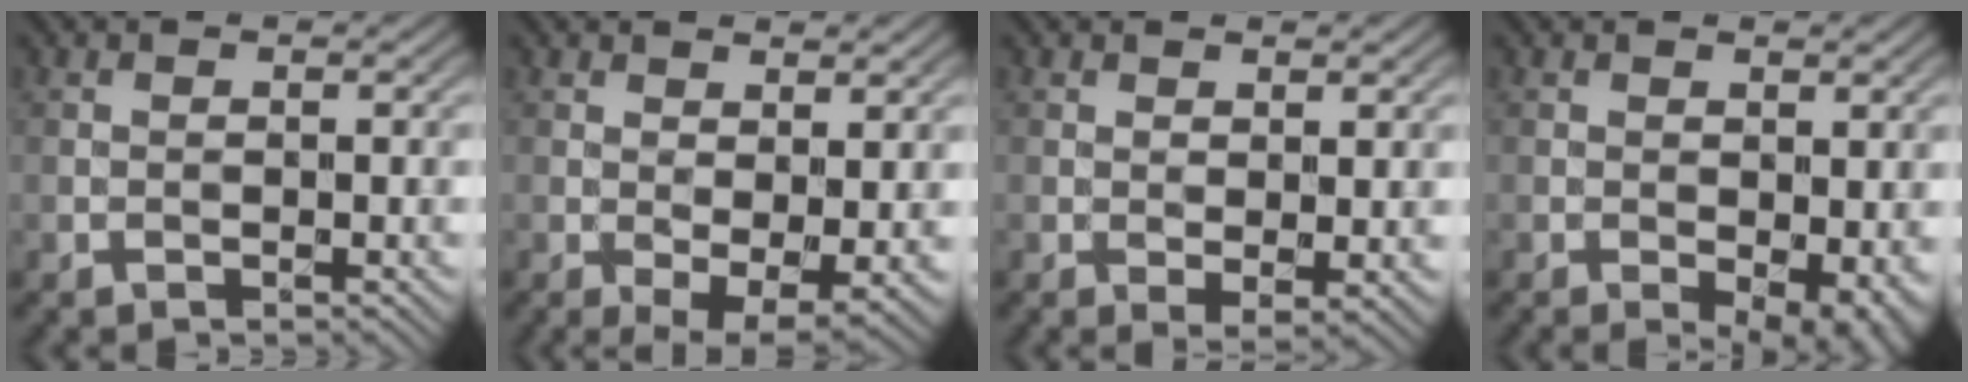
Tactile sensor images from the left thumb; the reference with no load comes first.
{"total": 5.1, "force": [0.7, 2.2, 4.6], "torque": [-0.081, -0.009, 0.022]}
{"total": 2.6, "force": [1.0, 1.0, 2.2], "torque": [-0.047, -0.009, 0.023]}
{"total": 5.0, "force": [-1.3, 2.4, 4.3], "torque": [-0.059, -0.009, -0.011]}